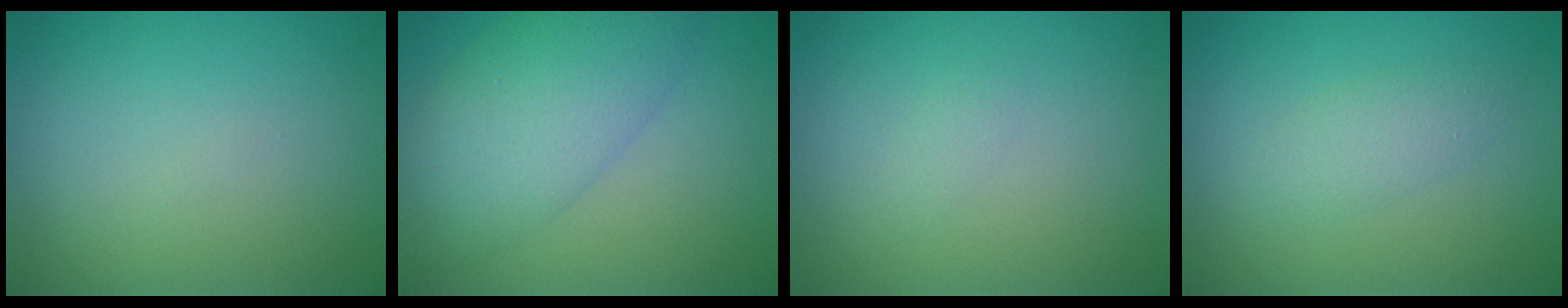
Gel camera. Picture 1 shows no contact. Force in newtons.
{"total": 4.8, "press": 4.8, "slide": 0.2}
{"total": 0.6, "press": 0.6, "slide": 0.1}
{"total": 1.8, "press": 1.8, "slide": 0.0}